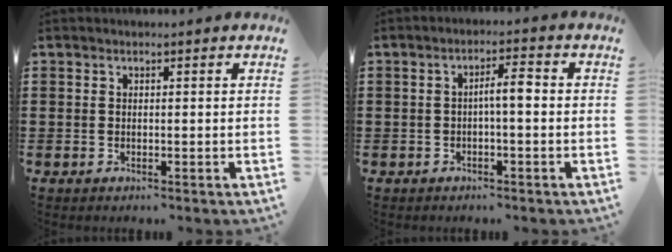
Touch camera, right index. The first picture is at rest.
{"total": 3.2, "force": [-0.3, 0.5, 3.2], "torque": [-0.059, 0.006, -0.010]}